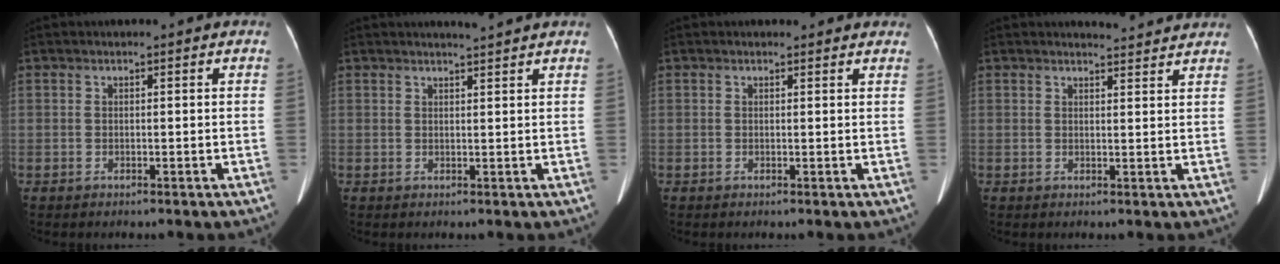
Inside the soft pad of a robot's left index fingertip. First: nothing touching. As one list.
[{"total": 2.5, "force": [2.3, -0.6, 0.7], "torque": [-0.011, 0.000, 0.034]}, {"total": 2.8, "force": [2.6, 1.0, 0.5], "torque": [-0.005, 0.006, 0.018]}, {"total": 4.2, "force": [4.1, 0.3, 0.5], "torque": [-0.015, 0.005, 0.046]}]